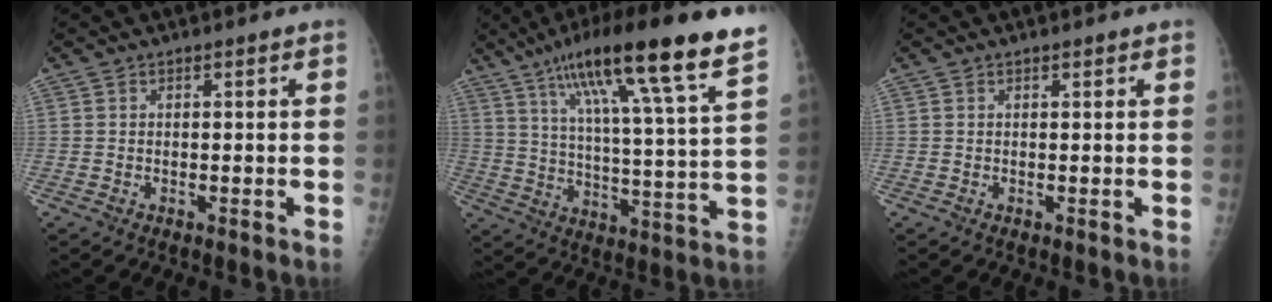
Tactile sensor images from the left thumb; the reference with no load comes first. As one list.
[{"total": 22.1, "force": [14.1, 1.8, 17.0], "torque": [-0.258, -0.033, 0.218]}, {"total": 0.8, "force": [0.6, 0.3, 0.4], "torque": [-0.005, -0.002, 0.006]}]